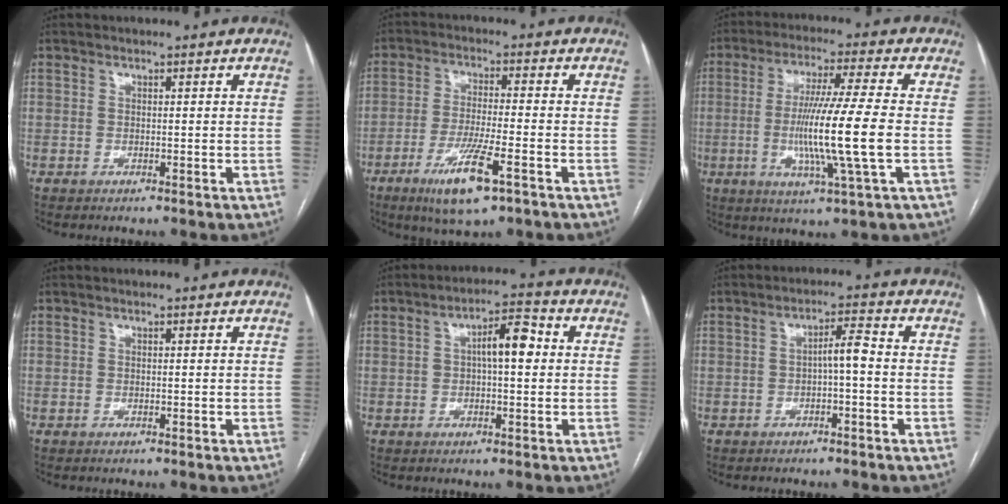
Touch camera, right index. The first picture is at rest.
{"total": 9.7, "force": [-5.2, 1.1, 8.2], "torque": [-0.155, -0.021, -0.088]}
{"total": 13.2, "force": [-1.8, -1.2, 13.0], "torque": [-0.248, -0.015, -0.039]}
{"total": 0.0}
{"total": 6.1, "force": [0.8, 1.8, 5.8], "torque": [-0.096, 0.025, 0.012]}
{"total": 3.4, "force": [-0.5, 0.5, 3.3], "torque": [-0.052, 0.011, -0.008]}